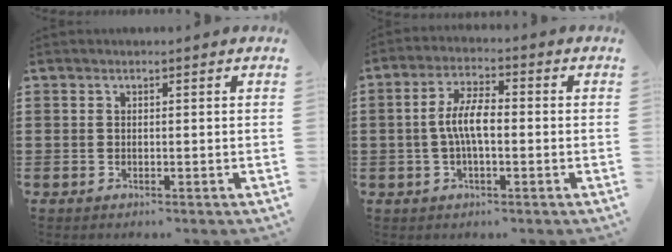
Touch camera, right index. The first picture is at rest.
{"total": 6.2, "force": [-0.6, 2.2, 5.8], "torque": [-0.116, 0.003, -0.015]}